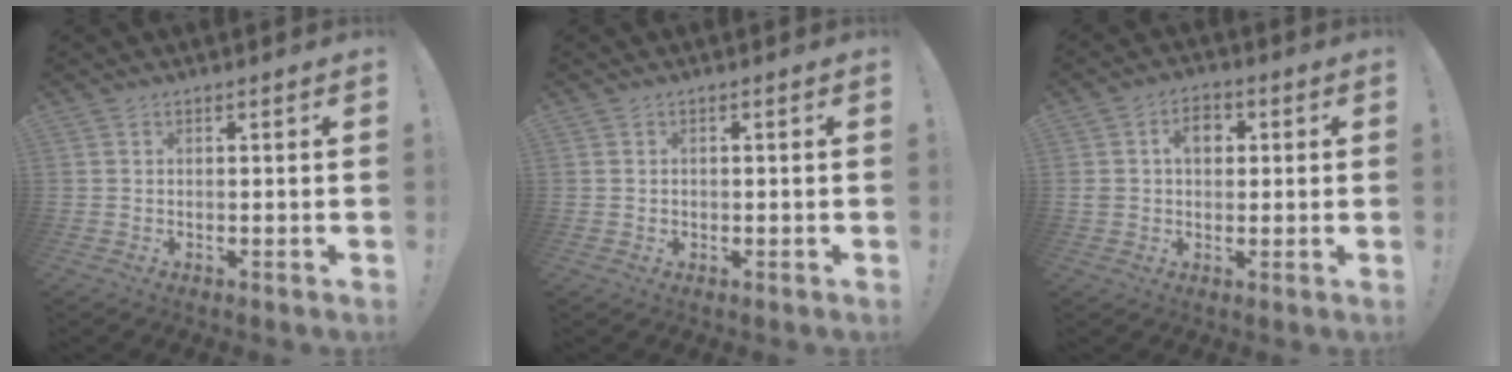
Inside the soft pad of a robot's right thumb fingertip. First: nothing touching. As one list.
[{"total": 0.6, "force": [-0.1, 0.6, 0.0], "torque": [-0.006, 0.005, 0.000]}, {"total": 7.1, "force": [1.6, 5.3, 4.4], "torque": [-0.068, 0.009, 0.026]}]